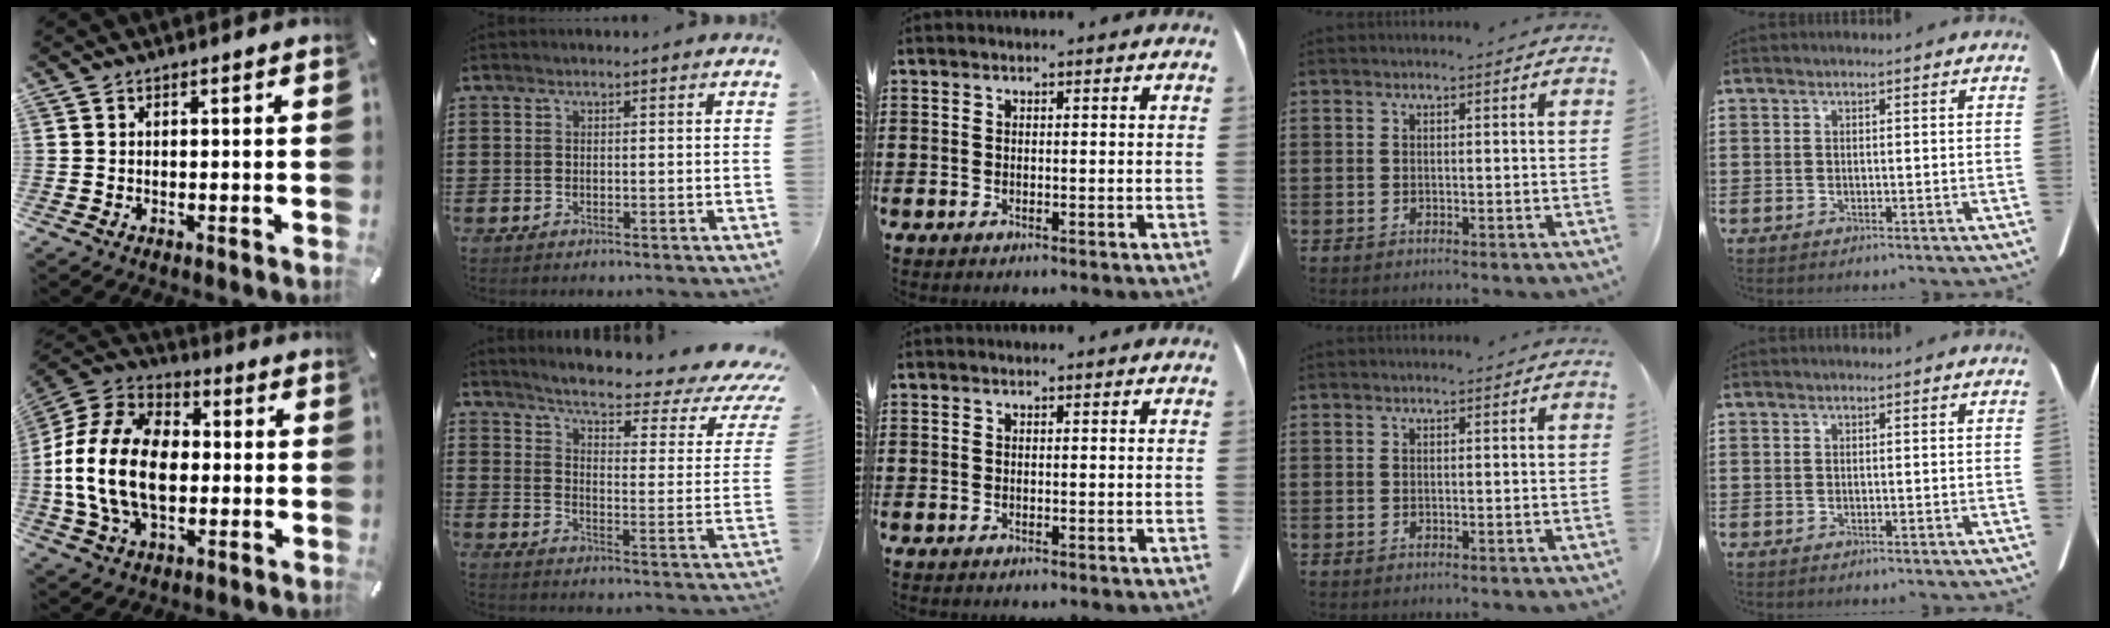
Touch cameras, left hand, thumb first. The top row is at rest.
{"thumb": {"total": 18.6, "force": [-1.9, 13.3, 12.9], "torque": [-0.287, 0.023, -0.035]}, "index": {"total": 5.6, "force": [4.1, 0.5, 3.8], "torque": [-0.083, -0.035, 0.062]}}